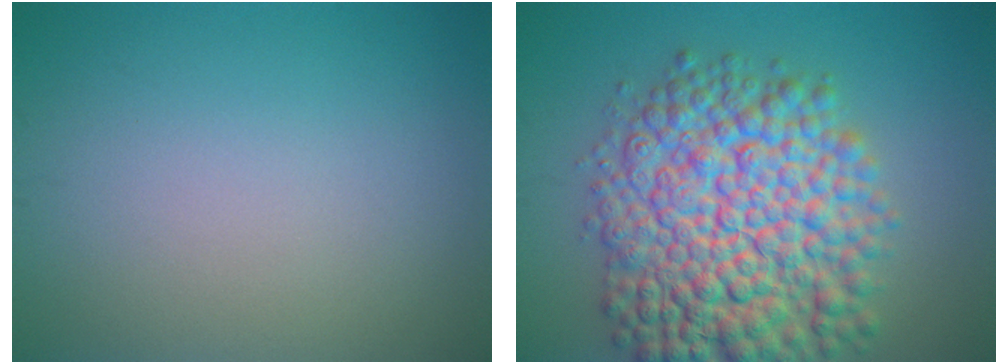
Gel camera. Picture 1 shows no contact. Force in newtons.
{"total": 12.4, "press": 12.4, "slide": 0.3}